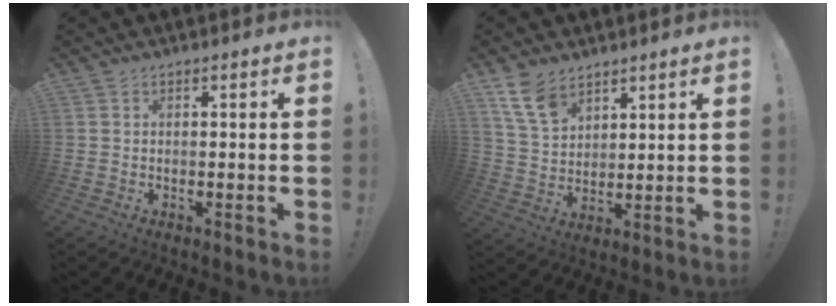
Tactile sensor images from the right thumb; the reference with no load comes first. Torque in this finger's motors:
{"motor_torque": [0.94, 1.98, 0.40, -0.06, 0.01]}